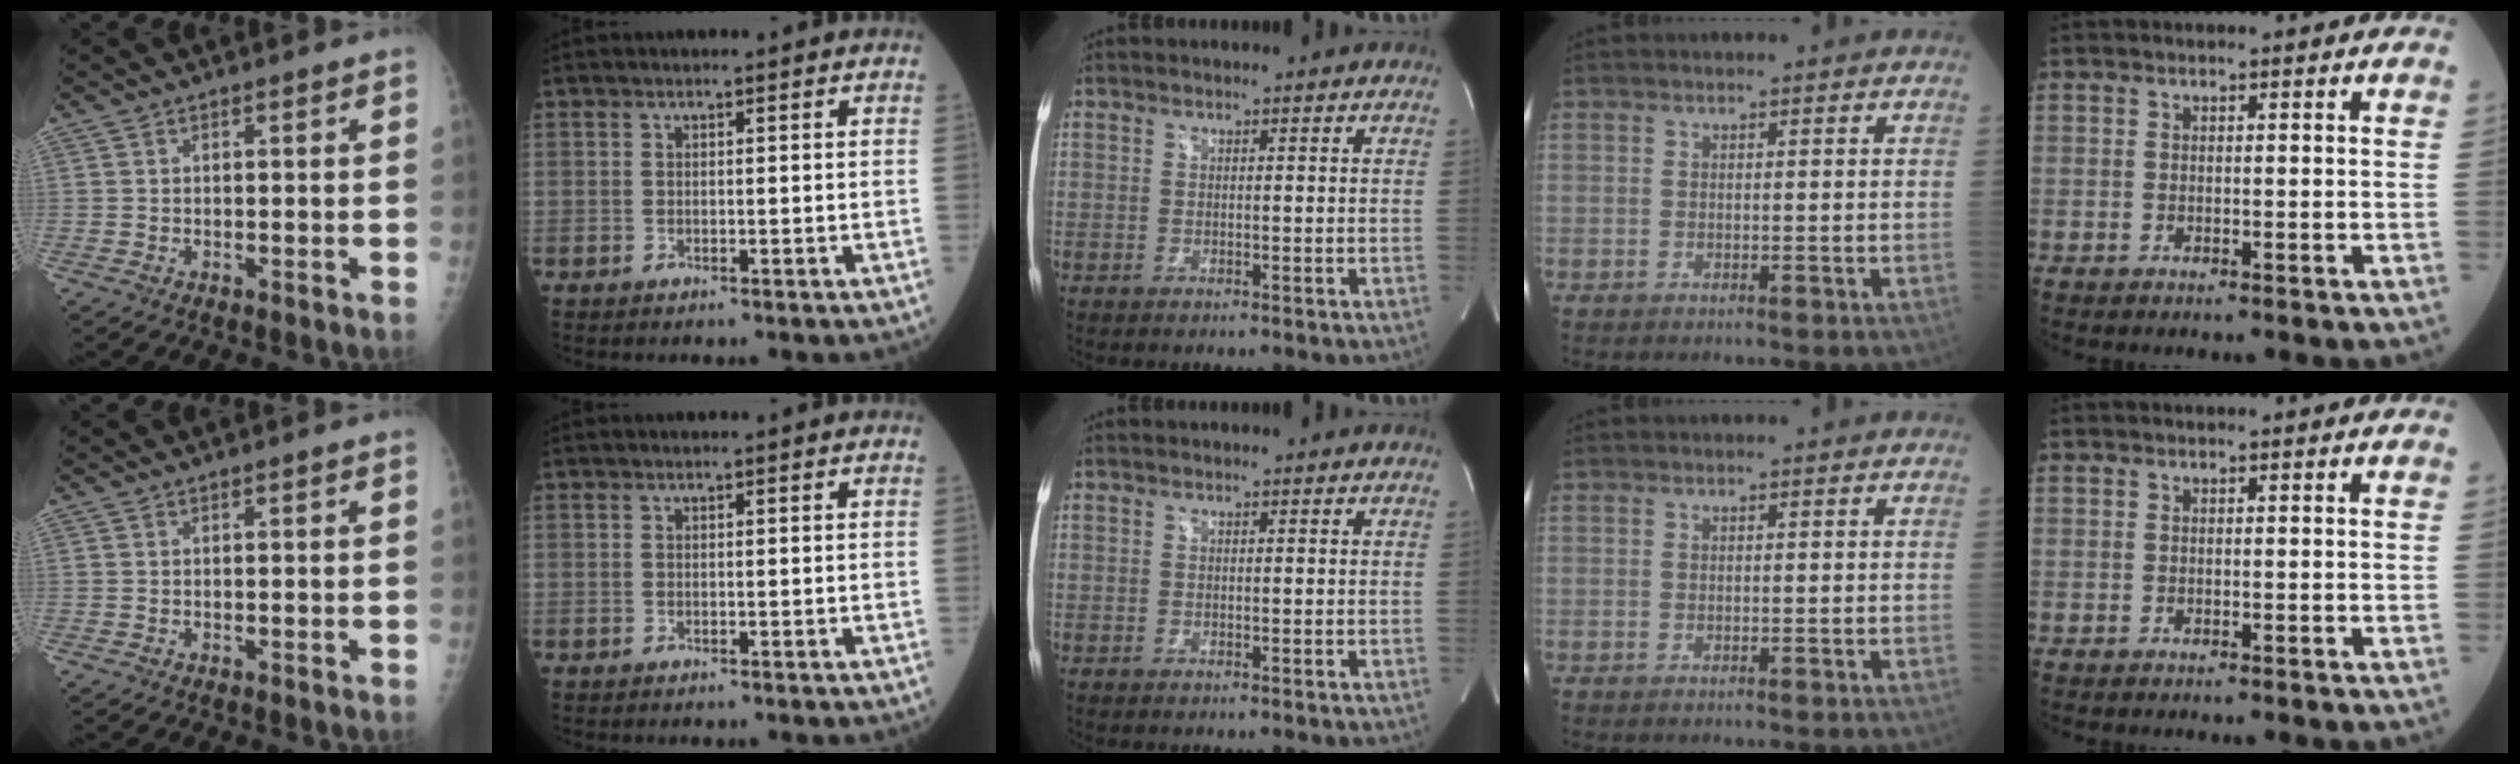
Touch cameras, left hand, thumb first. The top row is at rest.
{}